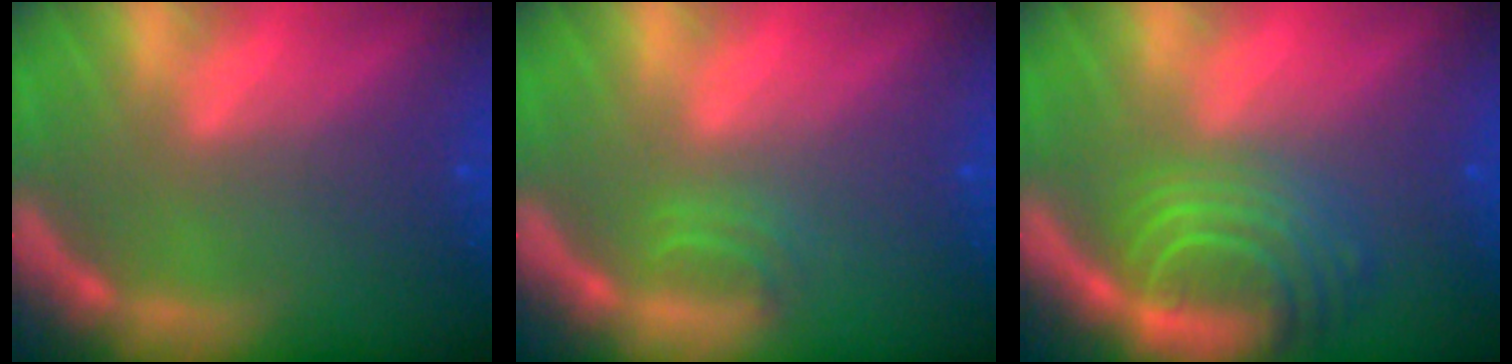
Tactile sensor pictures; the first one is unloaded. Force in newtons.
{"total": 1.4}
{"total": 7.5}